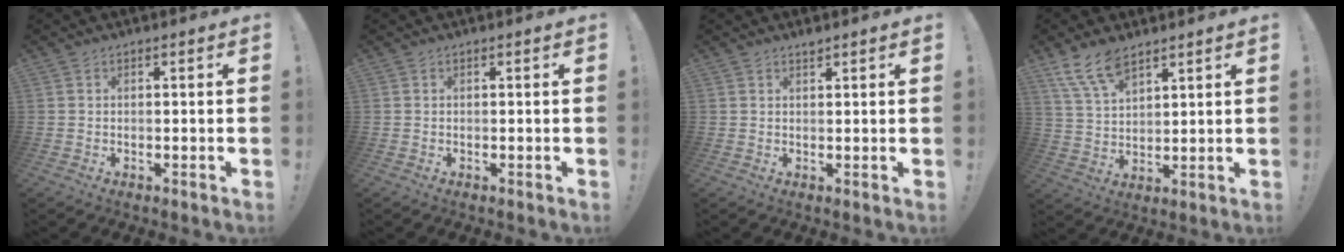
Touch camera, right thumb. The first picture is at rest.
{"total": 0.0}
{"total": 1.0, "force": [0.9, 0.0, 0.2], "torque": [0.011, -0.008, 0.015]}
{"total": 9.1, "force": [7.0, 3.7, 4.6], "torque": [-0.094, -0.033, 0.135]}